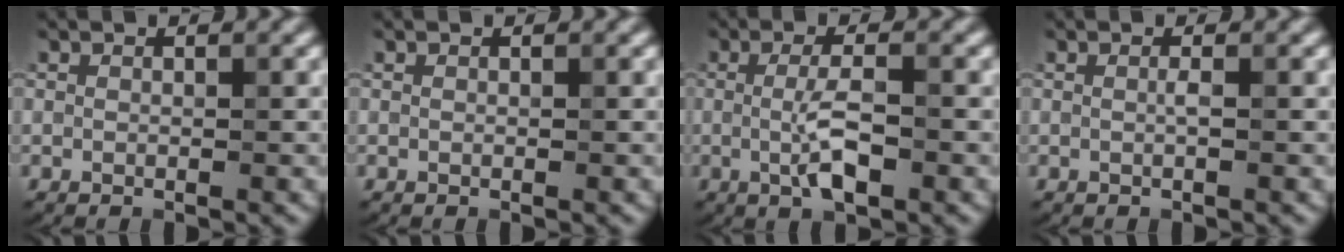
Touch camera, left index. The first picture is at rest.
{"total": 0.0}
{"total": 3.4, "force": [-0.5, 0.8, 3.3], "torque": [-0.064, -0.004, -0.010]}
{"total": 0.5, "force": [0.0, 0.0, 0.5], "torque": [-0.012, -0.001, -0.001]}